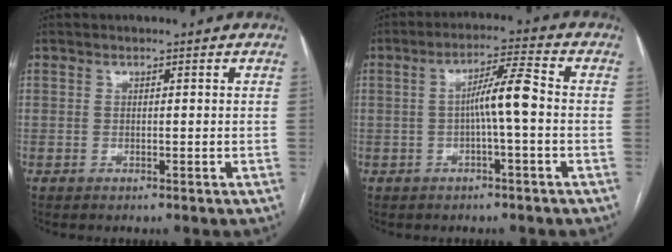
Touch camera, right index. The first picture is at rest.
{"total": 6.1, "force": [-0.6, 0.0, 6.0], "torque": [-0.105, 0.016, -0.010]}